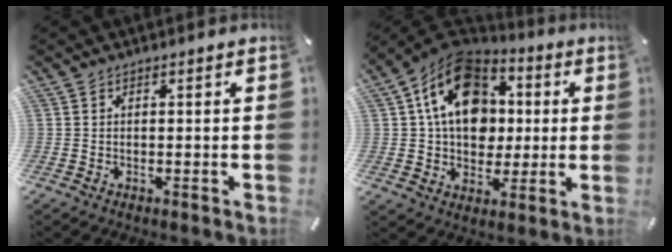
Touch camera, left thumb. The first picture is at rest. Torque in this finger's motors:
{"motor_torque": [1.96, 2.73, 1.57, -1.20, 0.43]}